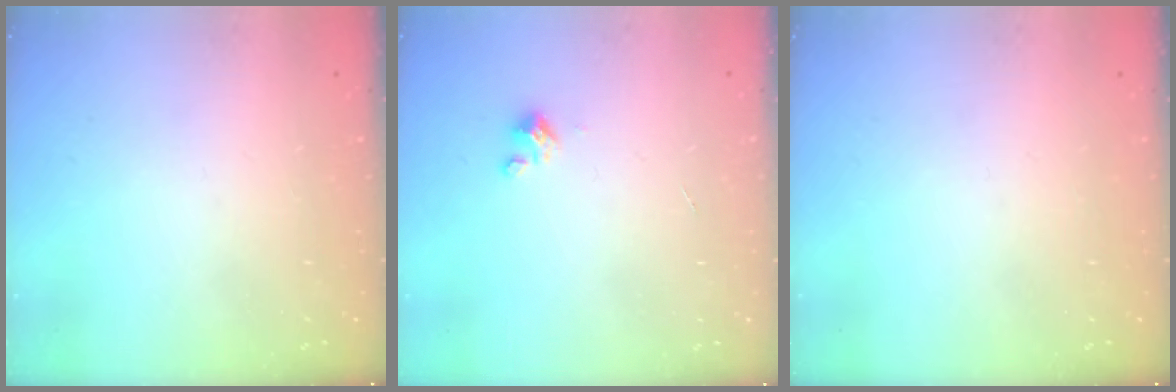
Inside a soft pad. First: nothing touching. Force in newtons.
{"total": 2.0, "press": 2.0, "slide": 0.2}
{"total": 0.0}